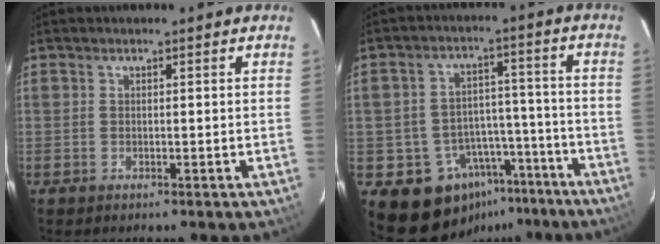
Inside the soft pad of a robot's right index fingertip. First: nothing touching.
{"total": 14.0, "force": [-9.7, 9.8, 2.6], "torque": [-0.057, 0.053, -0.118]}